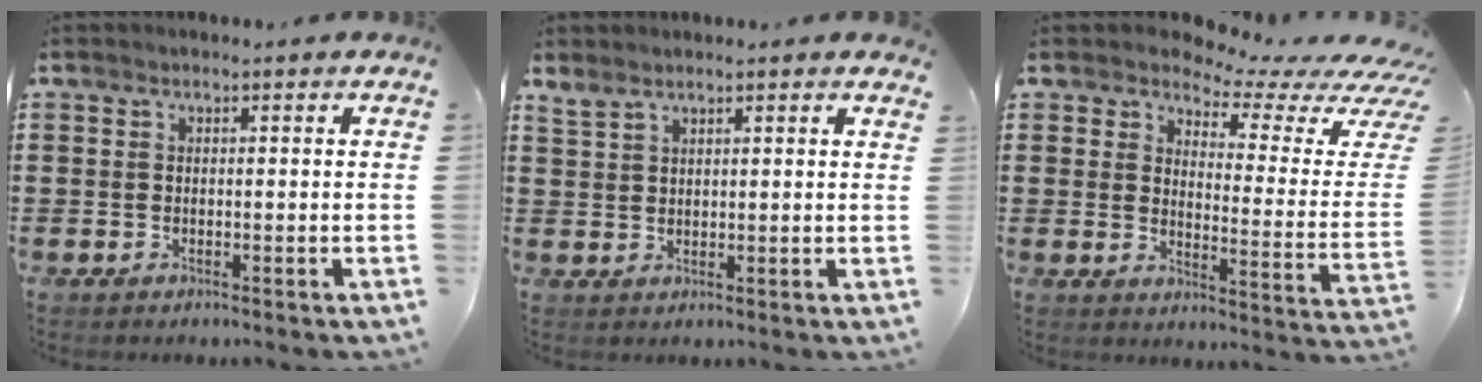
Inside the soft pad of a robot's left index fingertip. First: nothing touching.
{"total": 2.4, "force": [2.1, 0.8, 0.9], "torque": [-0.021, 0.002, 0.040]}
{"total": 4.7, "force": [4.0, 1.4, 2.0], "torque": [-0.046, -0.032, 0.063]}